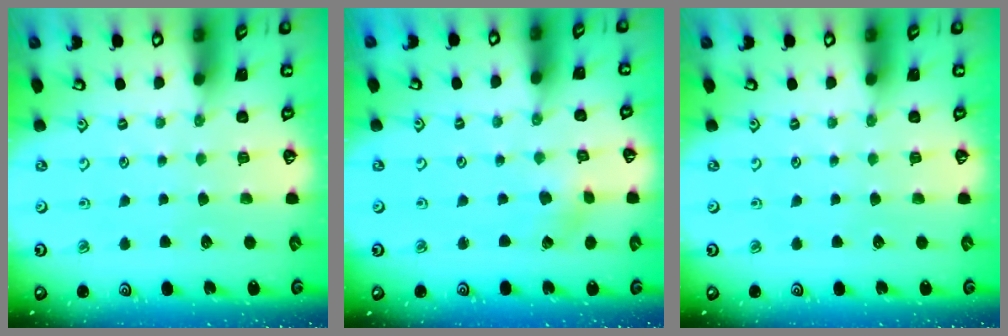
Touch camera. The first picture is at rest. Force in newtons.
{"total": 1.3, "press": 1.3, "slide": 0.1}
{"total": 0.0}